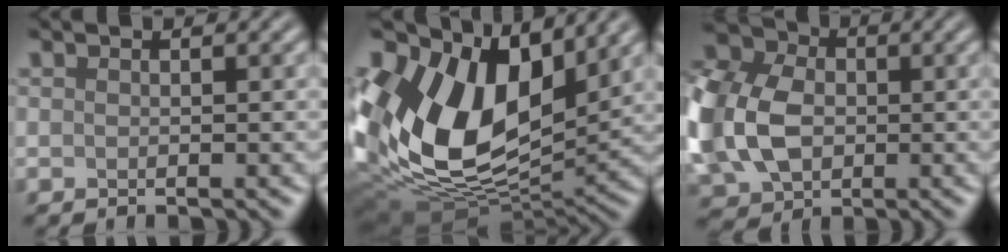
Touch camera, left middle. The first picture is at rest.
{"total": 15.9, "force": [4.0, 9.7, 11.9], "torque": [-0.253, 0.012, 0.067]}
{"total": 14.6, "force": [-0.9, 10.7, 9.8], "torque": [-0.218, -0.010, -0.038]}